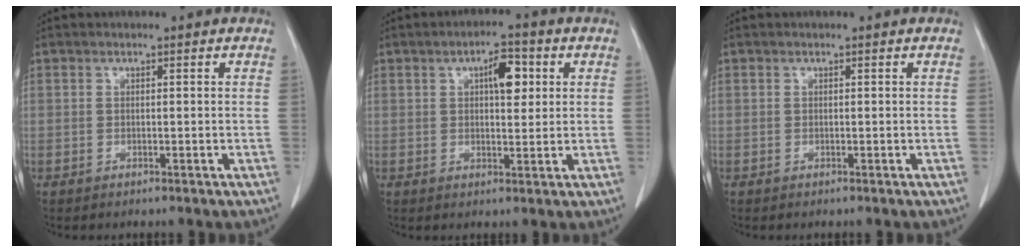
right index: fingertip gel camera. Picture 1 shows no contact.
{"total": 5.2, "force": [1.7, 2.0, 4.5], "torque": [-0.071, 0.009, 0.026]}
{"total": 0.0}